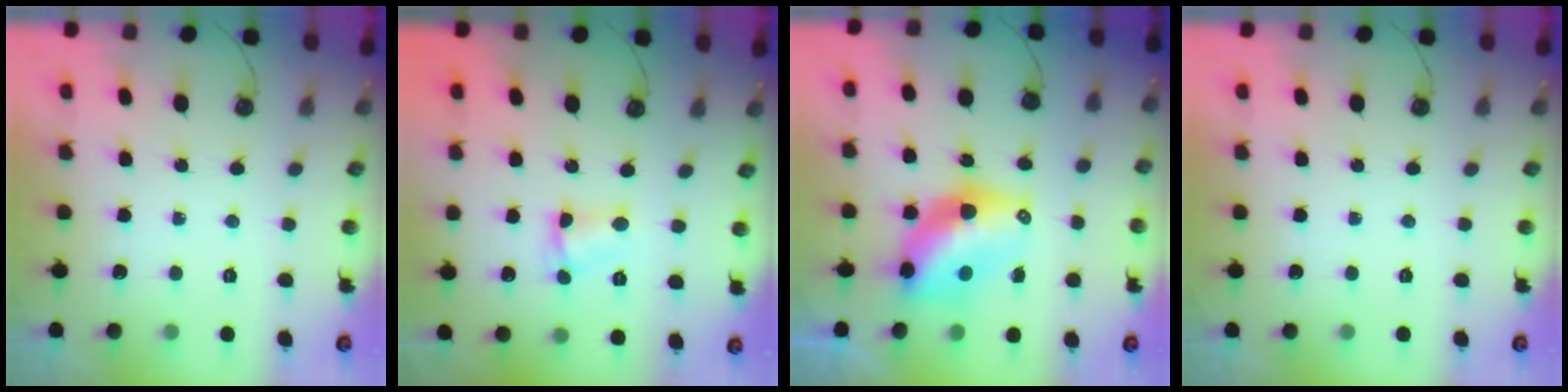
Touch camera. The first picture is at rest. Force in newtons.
{"total": 3.1, "press": 3.1, "slide": 0.2}
{"total": 9.5, "press": 9.5, "slide": 0.9}
{"total": 0.0}